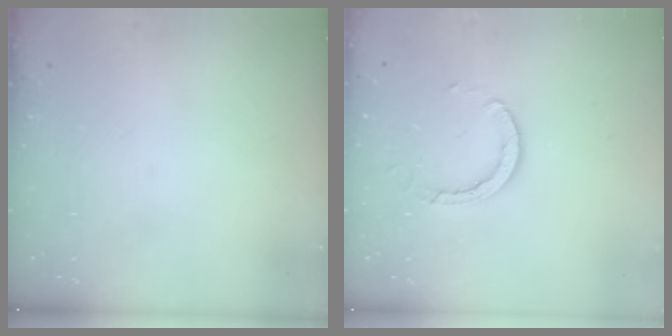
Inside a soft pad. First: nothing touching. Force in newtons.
{"total": 4.9, "press": 4.9, "slide": 0.5}